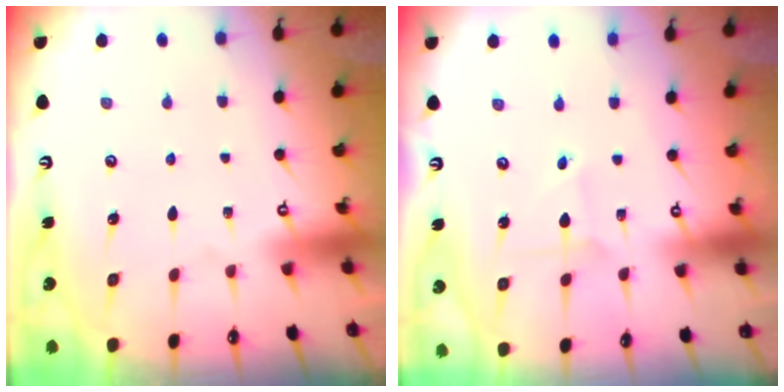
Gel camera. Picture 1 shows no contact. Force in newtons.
{"total": 2.0, "press": 2.0, "slide": 0.1}